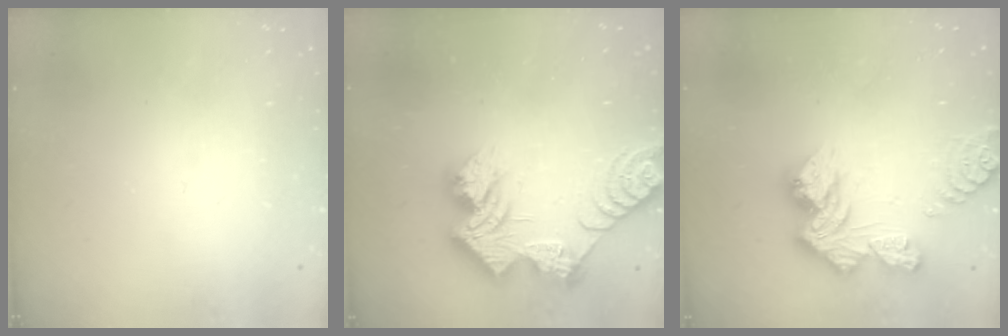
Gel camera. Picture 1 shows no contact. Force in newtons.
{"total": 19.6, "press": 19.6, "slide": 1.4}
{"total": 14.2, "press": 14.1, "slide": 1.6}